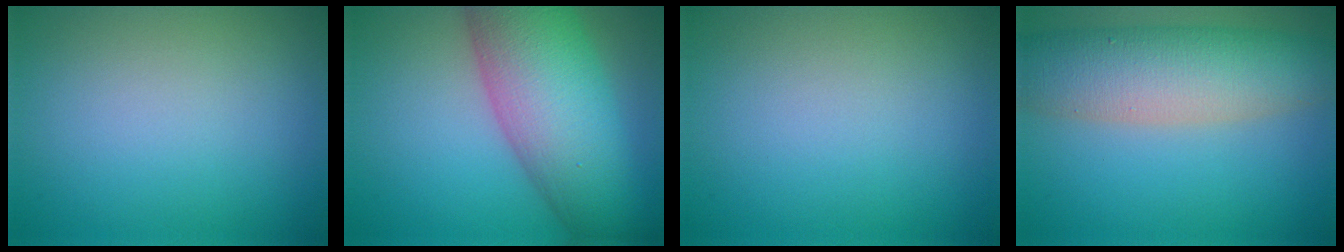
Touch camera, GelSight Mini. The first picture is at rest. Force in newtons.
{"total": 11.9, "press": 11.9, "slide": 0.4}
{"total": 0.0}
{"total": 8.2, "press": 8.2, "slide": 0.4}